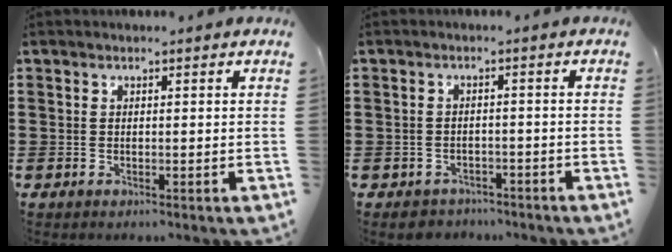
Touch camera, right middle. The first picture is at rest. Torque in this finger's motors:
{"motor_torque": [0.93, -0.40, 0.04, 0.04]}